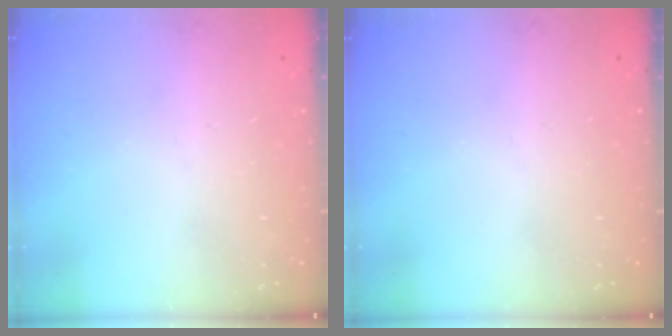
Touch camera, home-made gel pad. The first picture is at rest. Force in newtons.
{"total": 0.0}